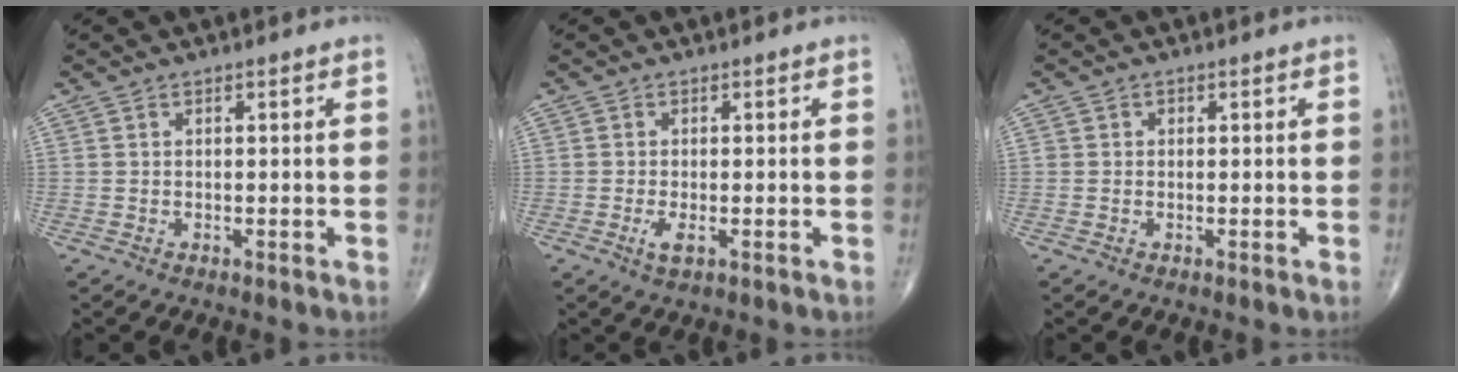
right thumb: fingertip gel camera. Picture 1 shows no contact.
{"total": 2.3, "force": [-0.7, 0.8, 2.0], "torque": [-0.047, -0.007, -0.015]}
{"total": 0.7, "force": [0.1, 0.7, 0.1], "torque": [0.005, 0.002, 0.000]}